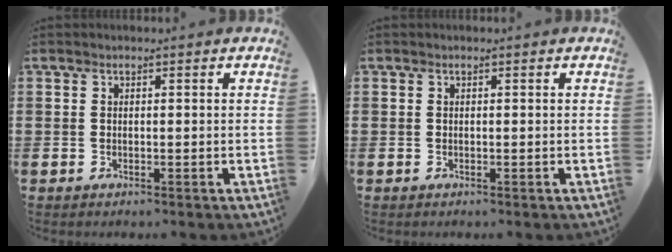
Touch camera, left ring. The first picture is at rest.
{"total": 0.0}